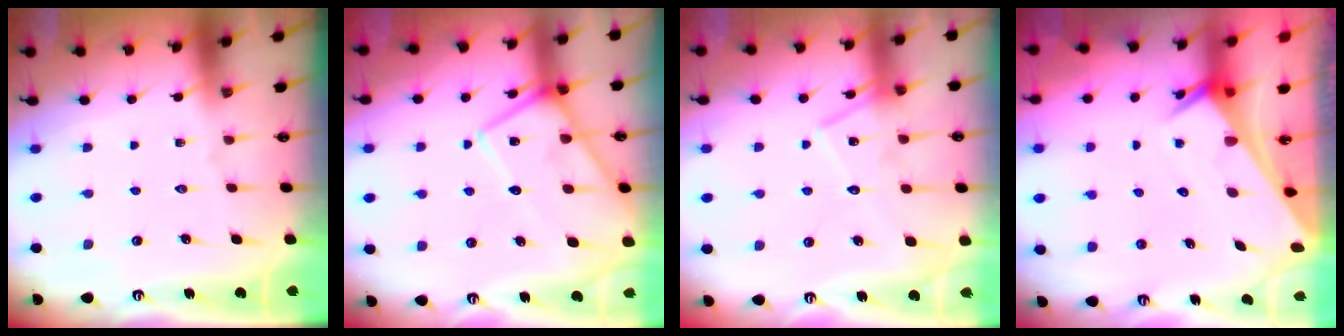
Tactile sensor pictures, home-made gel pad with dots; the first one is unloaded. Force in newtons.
{"total": 13.4, "press": 13.3, "slide": 1.2}
{"total": 14.0, "press": 14.0, "slide": 1.0}
{"total": 2.6, "press": 2.6, "slide": 0.1}